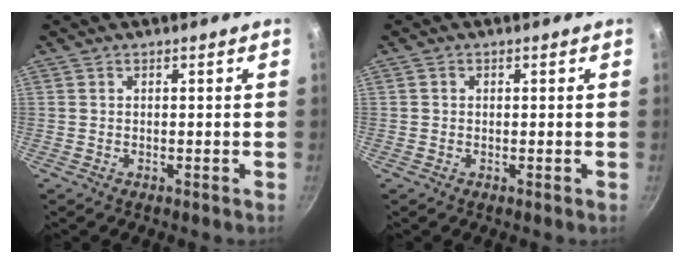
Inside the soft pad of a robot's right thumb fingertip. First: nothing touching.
{"total": 0.6, "force": [0.1, 0.5, 0.2], "torque": [-0.002, 0.003, 0.001]}